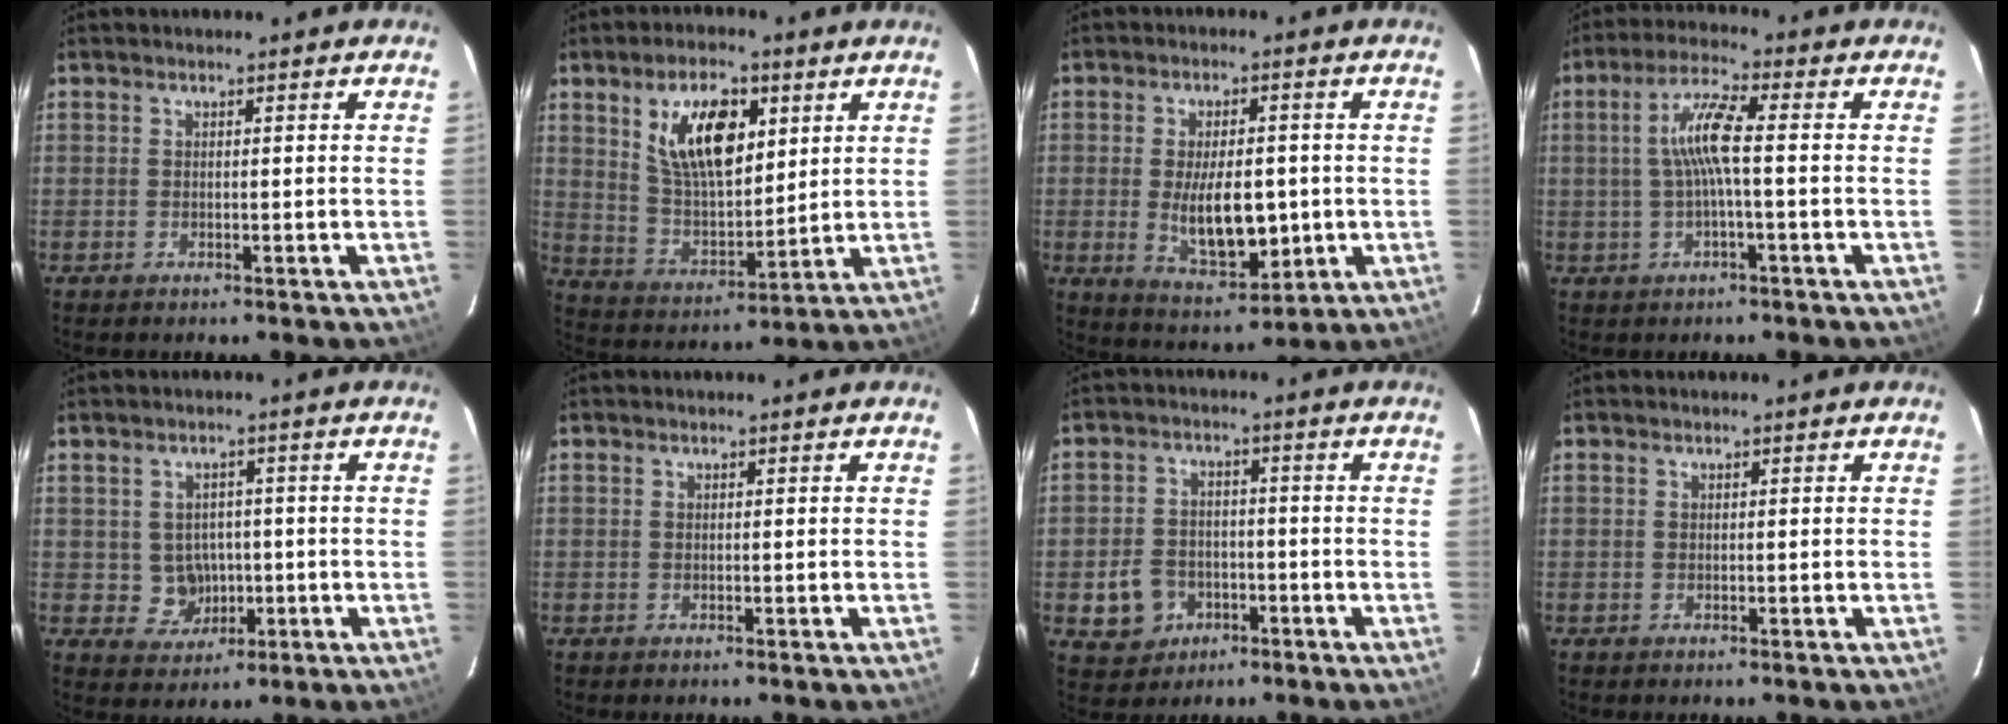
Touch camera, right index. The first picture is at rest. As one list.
[{"total": 14.1, "force": [5.8, 6.8, 10.9], "torque": [-0.187, 0.014, 0.116]}, {"total": 11.3, "force": [-1.1, 5.2, 10.0], "torque": [-0.185, -0.017, -0.004]}, {"total": 6.8, "force": [-0.3, 0.5, 6.8], "torque": [-0.141, 0.010, -0.003]}, {"total": 5.0, "force": [-0.3, 4.9, 1.1], "torque": [-0.031, 0.015, 0.014]}, {"total": 0.0}, {"total": 7.4, "force": [-3.0, 6.2, 2.7], "torque": [-0.074, 0.018, -0.035]}, {"total": 0.0}]